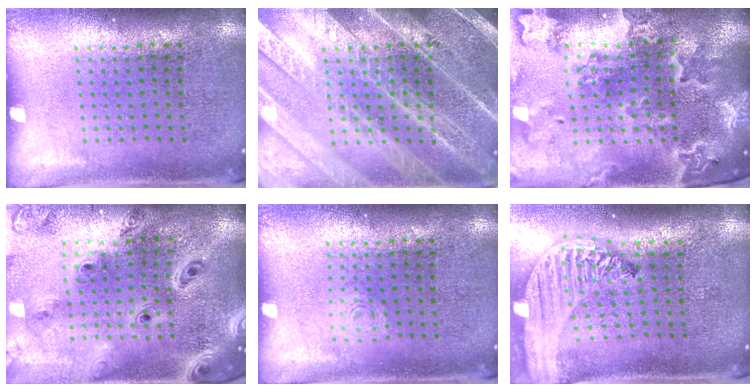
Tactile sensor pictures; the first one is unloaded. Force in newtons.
{"total": 6.1, "press": 6.0, "slide": 0.8}
{"total": 3.6, "press": 3.1, "slide": 1.7}
{"total": 2.9, "press": 2.4, "slide": 1.6}
{"total": 0.7, "press": 0.7, "slide": 0.1}
{"total": 2.8, "press": 2.3, "slide": 1.7}